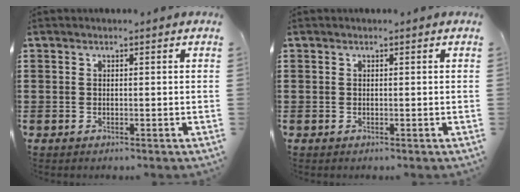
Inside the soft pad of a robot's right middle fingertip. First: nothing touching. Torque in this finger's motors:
{"motor_torque": [-0.05, 0.02, -0.07, -0.01]}